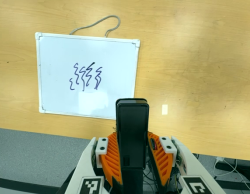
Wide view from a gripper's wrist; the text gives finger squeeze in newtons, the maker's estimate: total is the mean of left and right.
{"total": 5.1, "left": 3.5, "right": 6.7}